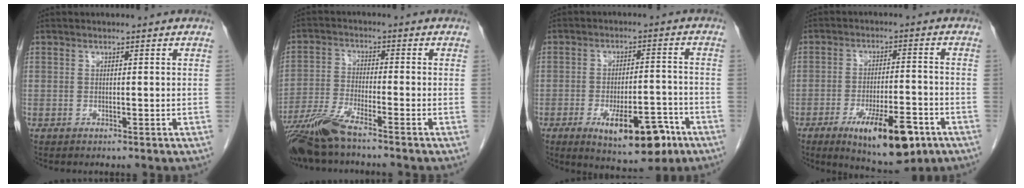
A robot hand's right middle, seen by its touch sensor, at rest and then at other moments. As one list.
[{"total": 7.9, "force": [-6.3, 0.1, 4.7], "torque": [-0.099, -0.026, -0.125]}, {"total": 11.3, "force": [-5.9, 3.9, 8.8], "torque": [-0.128, -0.003, -0.080]}, {"total": 12.8, "force": [-6.7, 3.4, 10.3], "torque": [-0.157, -0.013, -0.096]}]